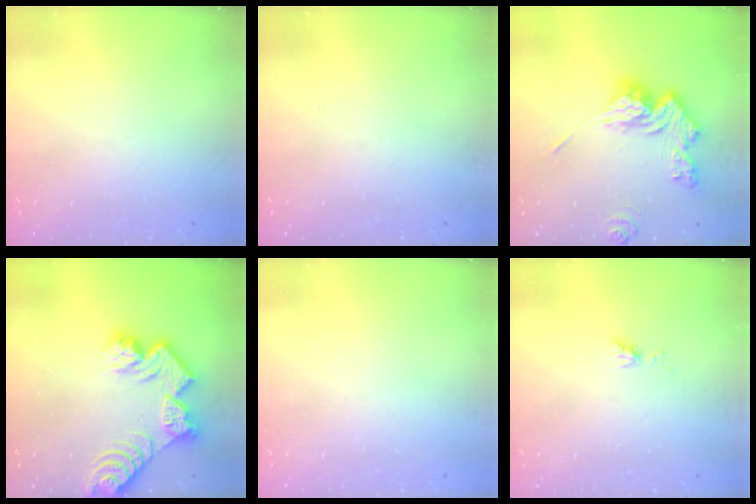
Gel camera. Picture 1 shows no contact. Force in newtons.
{"total": 0.0}
{"total": 15.3, "press": 15.2, "slide": 1.4}
{"total": 12.5, "press": 12.5, "slide": 1.1}
{"total": 0.0}
{"total": 3.7, "press": 3.6, "slide": 0.7}